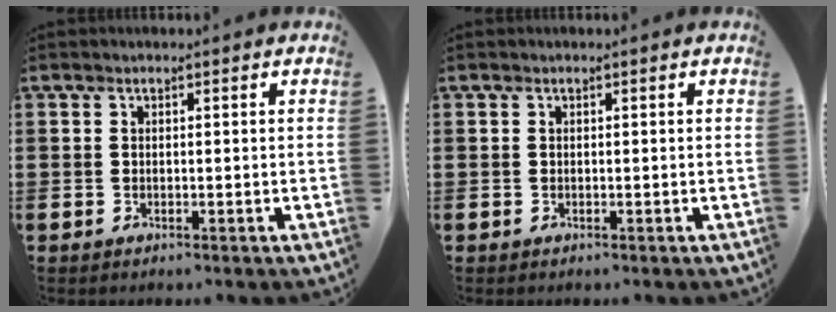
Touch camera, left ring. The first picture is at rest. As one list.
[{"total": 0.0}]